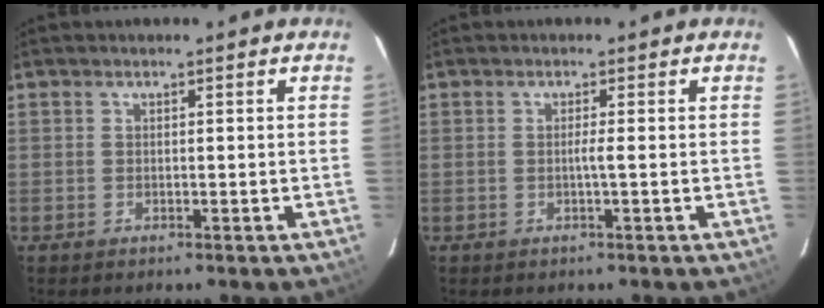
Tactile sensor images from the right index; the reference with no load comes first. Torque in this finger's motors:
{"motor_torque": [0.26, 0.01, 0.07, 0.02]}